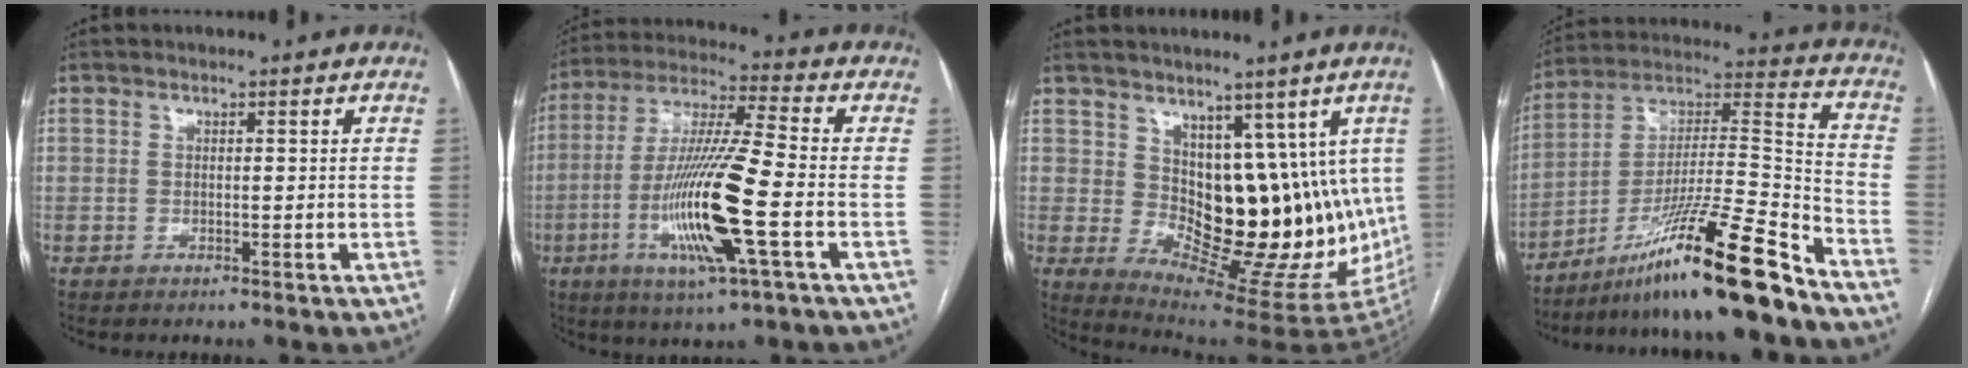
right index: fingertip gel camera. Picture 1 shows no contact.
{"total": 16.1, "force": [-4.6, 0.4, 15.4], "torque": [-0.316, -0.015, -0.088]}
{"total": 12.3, "force": [3.2, 6.8, 9.7], "torque": [-0.124, 0.007, 0.067]}
{"total": 19.8, "force": [-14.4, -1.4, 13.5], "torque": [-0.246, -0.005, -0.250]}